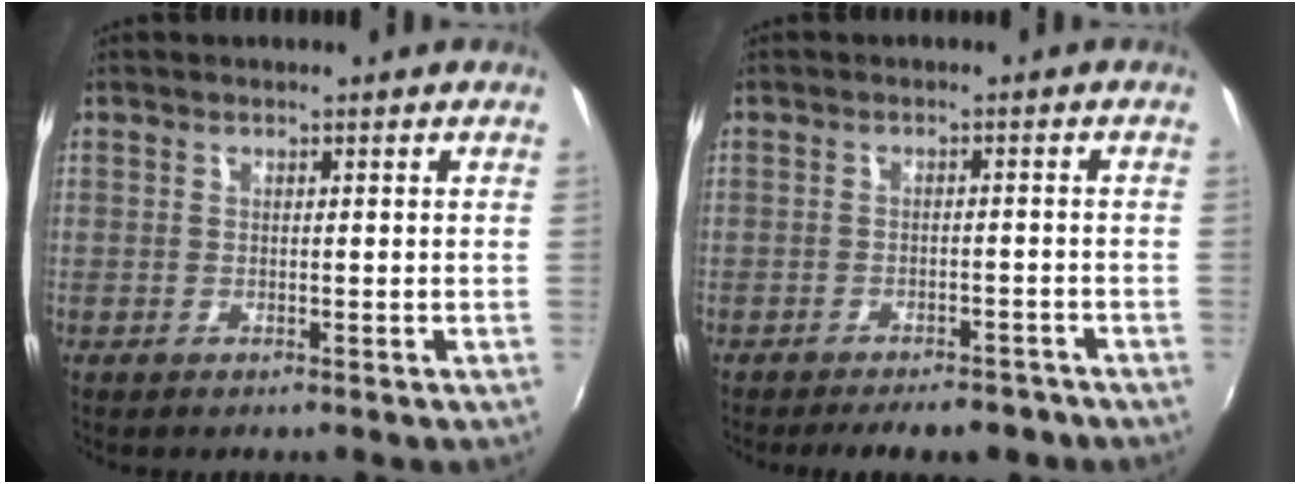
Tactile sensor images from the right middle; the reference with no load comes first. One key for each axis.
{"total": 8.7, "fx": -7.2, "fy": 3.2, "fz": 3.8, "tx": -0.086, "ty": -0.007, "tz": -0.093}